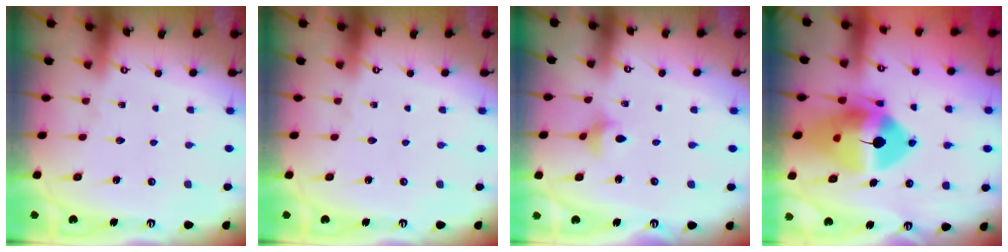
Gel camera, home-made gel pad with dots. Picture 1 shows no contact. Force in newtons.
{"total": 0.0}
{"total": 3.0, "press": 2.9, "slide": 0.6}
{"total": 17.4, "press": 17.2, "slide": 2.9}